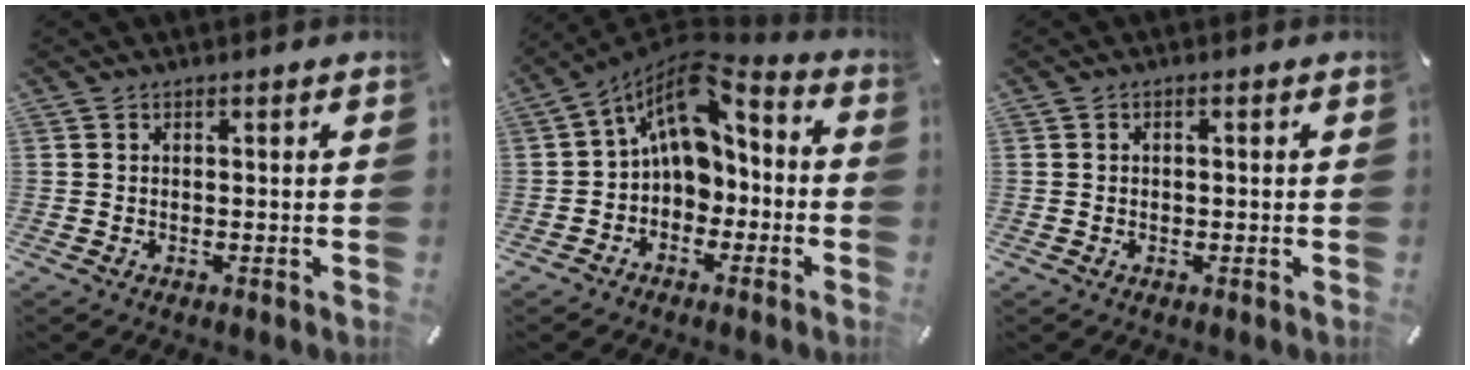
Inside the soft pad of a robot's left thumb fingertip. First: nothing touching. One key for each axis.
{"total": 11.9, "fx": 2.0, "fy": 8.9, "fz": 7.6, "tx": -0.128, "ty": -0.017, "tz": 0.036}
{"total": 0.8, "fx": -0.1, "fy": 0.6, "fz": 0.6, "tx": -0.012, "ty": 0.004, "tz": -0.004}